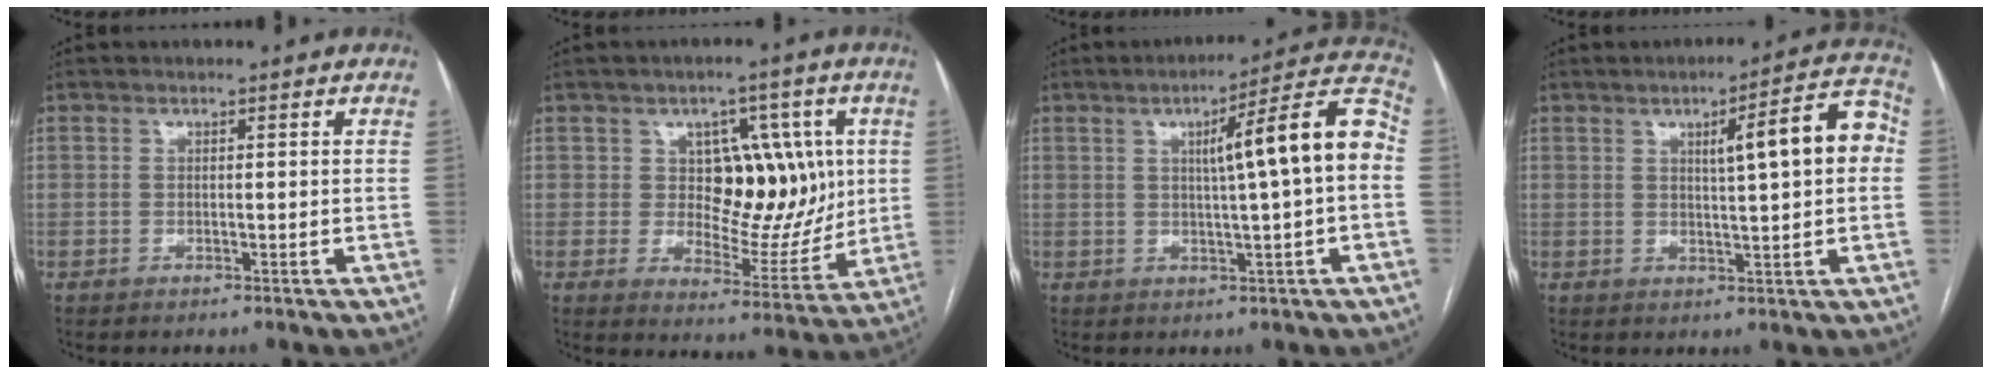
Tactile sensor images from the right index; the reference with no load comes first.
{"total": 11.3, "force": [2.0, 6.7, 8.9], "torque": [-0.106, 0.014, 0.041]}
{"total": 12.1, "force": [1.0, 0.0, 12.1], "torque": [-0.165, 0.027, 0.009]}
{"total": 9.7, "force": [1.7, 1.1, 9.5], "torque": [-0.126, 0.022, 0.021]}